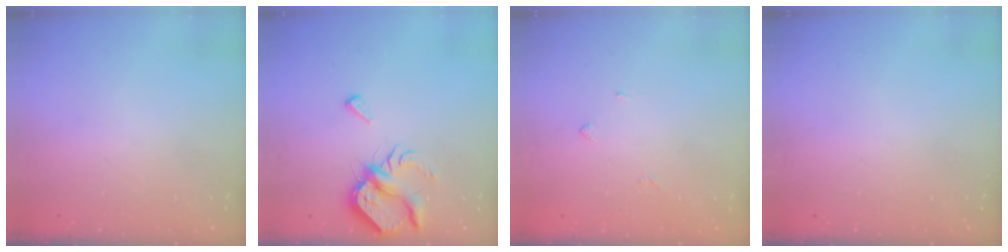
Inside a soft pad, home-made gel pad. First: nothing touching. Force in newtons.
{"total": 6.8, "press": 6.8, "slide": 1.1}
{"total": 1.9, "press": 1.8, "slide": 0.6}
{"total": 0.0}